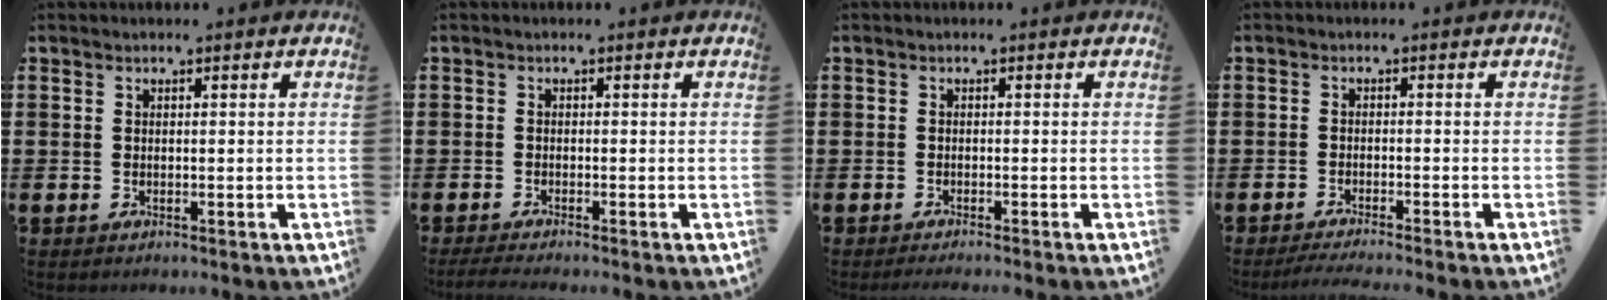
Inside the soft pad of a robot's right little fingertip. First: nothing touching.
{"total": 1.3, "force": [-0.9, 0.1, 0.9], "torque": [-0.015, -0.001, -0.016]}
{"total": 0.7, "force": [-0.6, -0.1, 0.4], "torque": [-0.004, -0.003, -0.012]}
{"total": 1.6, "force": [-1.4, -0.2, 0.7], "torque": [-0.010, 0.003, -0.026]}